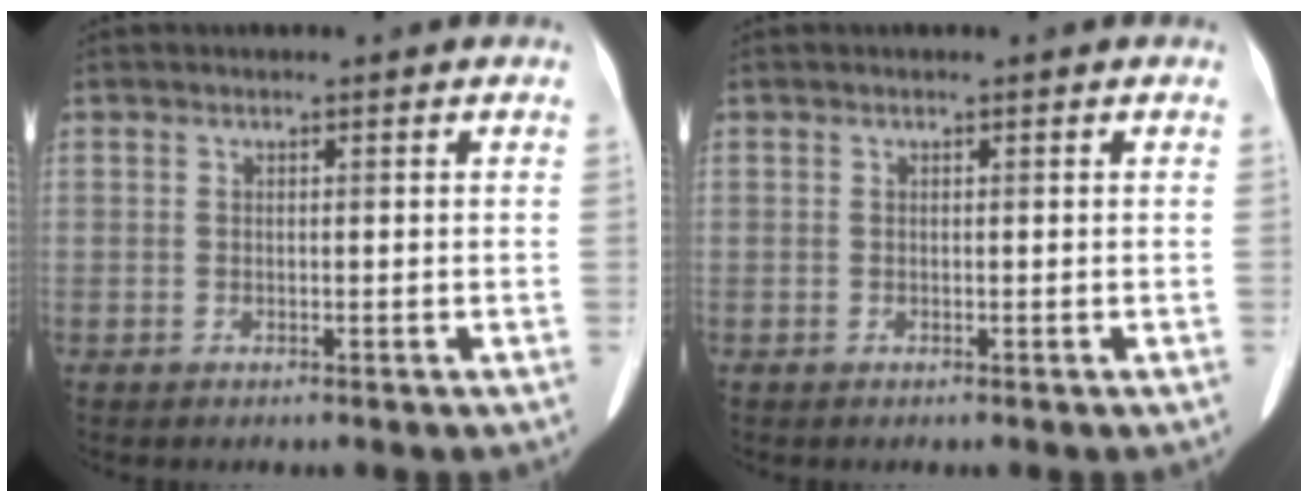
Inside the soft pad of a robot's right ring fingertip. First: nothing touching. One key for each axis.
{"total": 0.0}